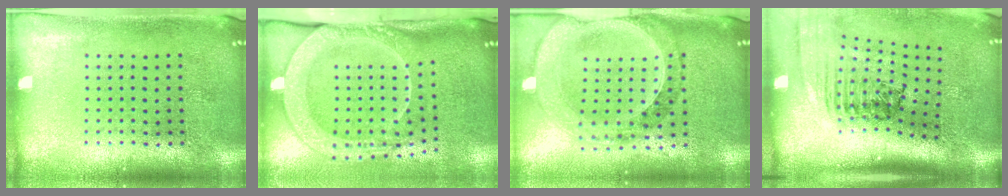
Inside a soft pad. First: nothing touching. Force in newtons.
{"total": 2.8, "press": 2.2, "slide": 1.8}
{"total": 1.4, "press": 1.4, "slide": 0.3}
{"total": 2.4, "press": 1.6, "slide": 1.7}